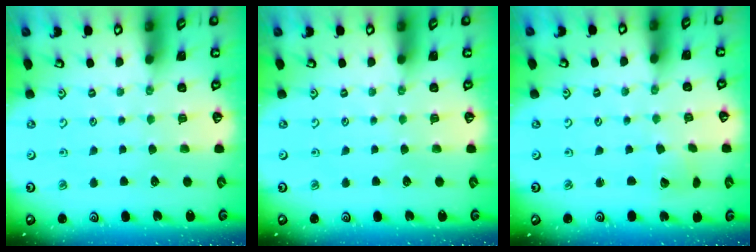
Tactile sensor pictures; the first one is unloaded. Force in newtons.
{"total": 0.0}
{"total": 2.9, "press": 2.9, "slide": 0.2}